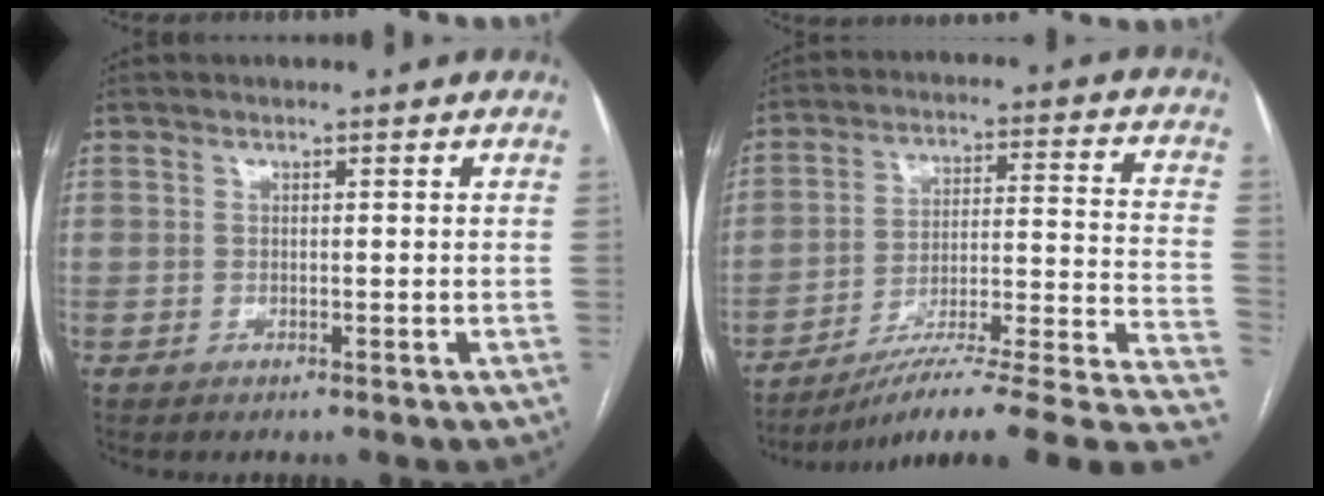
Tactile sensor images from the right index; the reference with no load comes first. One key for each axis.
{"total": 20.8, "fx": -15.5, "fy": 0.6, "fz": 13.8, "tx": -0.112, "ty": 0.037, "tz": -0.230}